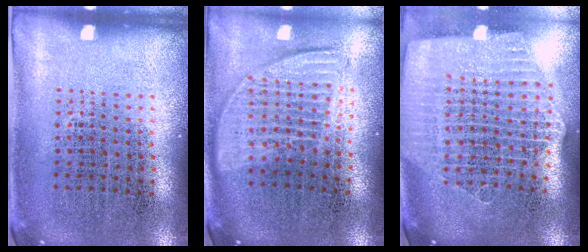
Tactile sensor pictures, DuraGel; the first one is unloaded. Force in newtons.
{"total": 1.8, "press": 1.5, "slide": 1.0}
{"total": 2.5, "press": 2.1, "slide": 1.3}